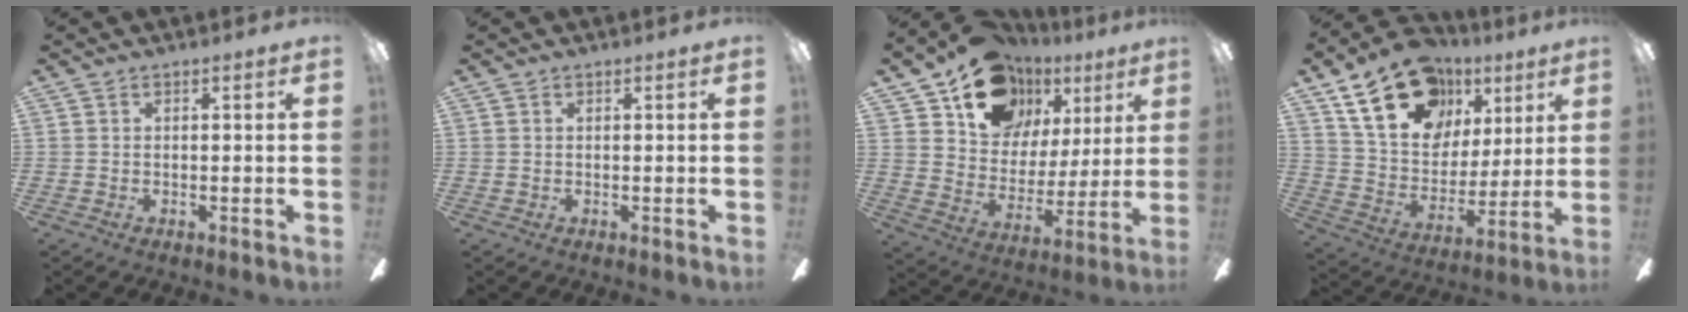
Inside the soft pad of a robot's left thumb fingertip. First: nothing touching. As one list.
[{"total": 0.0}, {"total": 17.2, "force": [11.0, 11.8, 6.0], "torque": [-0.109, -0.063, 0.204]}, {"total": 21.6, "force": [12.2, 14.3, 10.7], "torque": [-0.177, -0.048, 0.224]}]